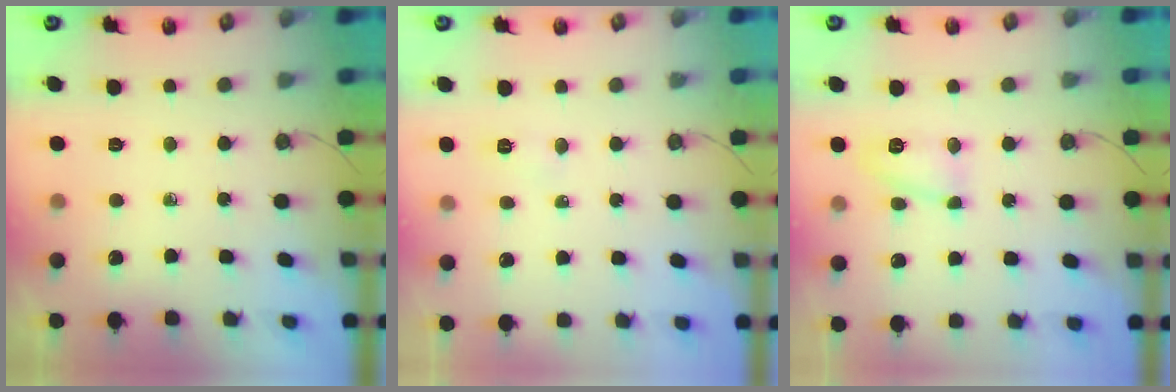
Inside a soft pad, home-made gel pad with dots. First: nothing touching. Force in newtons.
{"total": 4.7, "press": 4.7, "slide": 0.6}
{"total": 6.8, "press": 6.8, "slide": 0.3}